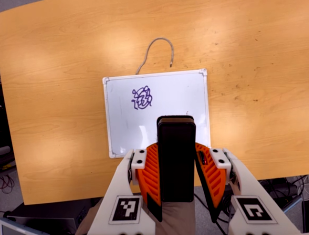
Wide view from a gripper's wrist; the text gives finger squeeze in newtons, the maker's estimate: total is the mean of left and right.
{"total": 5.3, "left": 4.1, "right": 6.4}